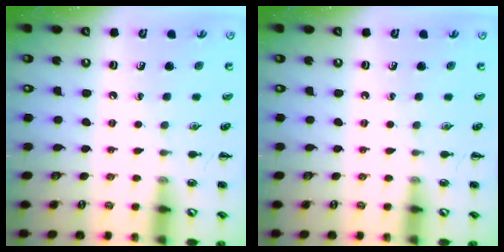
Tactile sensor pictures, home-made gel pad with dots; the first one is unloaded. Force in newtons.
{"total": 0.0}